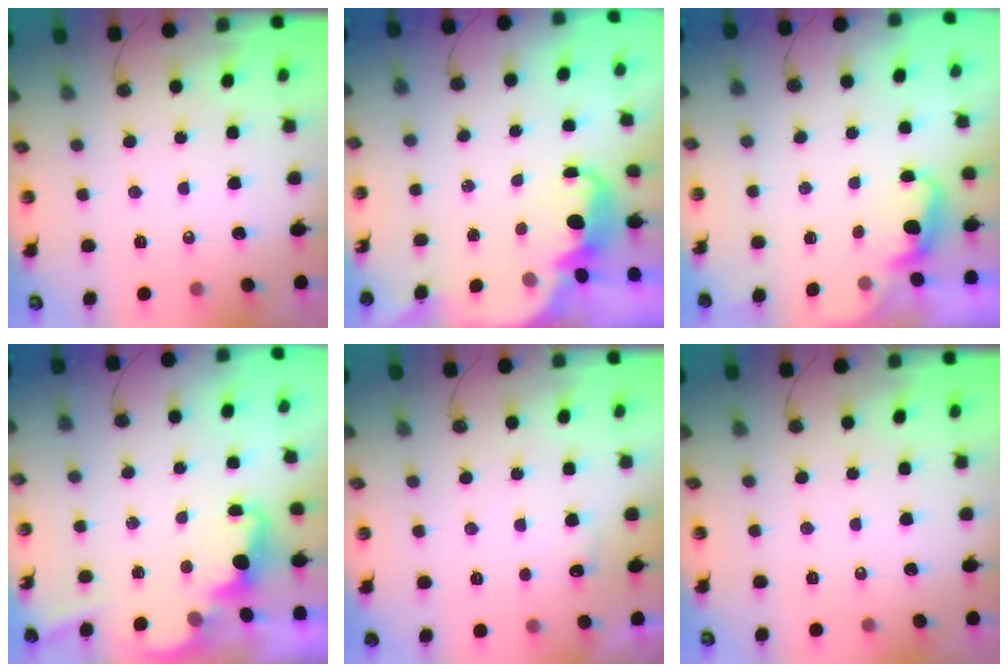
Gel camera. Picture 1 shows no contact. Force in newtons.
{"total": 2.8, "press": 2.7, "slide": 0.6}
{"total": 1.9, "press": 1.7, "slide": 0.9}
{"total": 3.4, "press": 3.3, "slide": 0.8}
{"total": 5.3, "press": 5.2, "slide": 1.1}
{"total": 0.0}